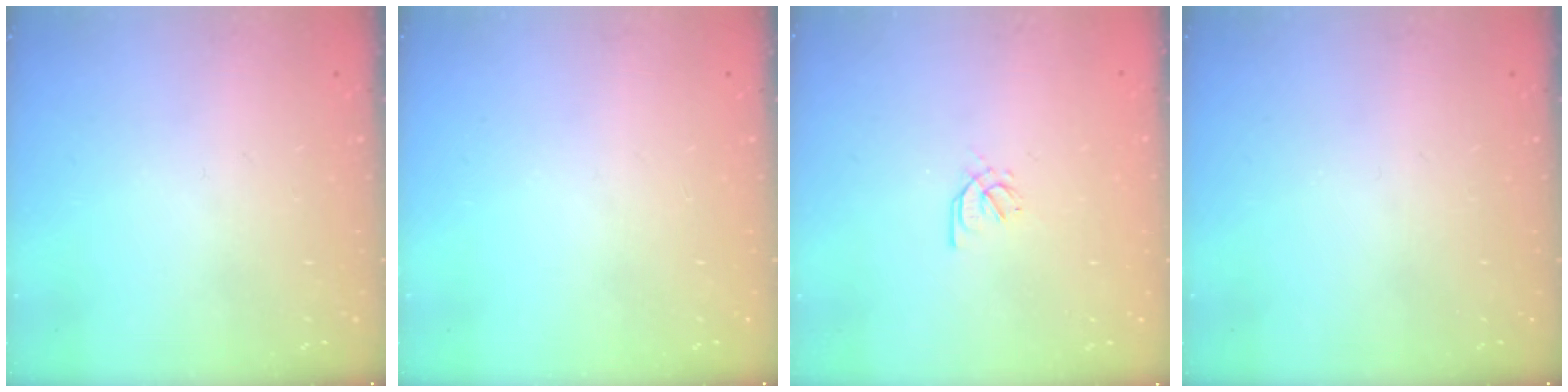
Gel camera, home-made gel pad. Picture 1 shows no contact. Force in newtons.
{"total": 0.0}
{"total": 2.6, "press": 2.5, "slide": 0.7}
{"total": 0.0}